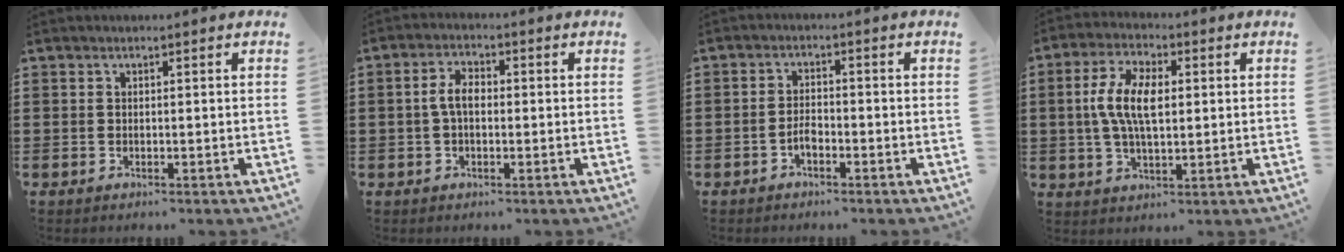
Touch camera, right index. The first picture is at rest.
{"total": 3.9, "force": [-0.1, 2.1, 3.3], "torque": [-0.078, 0.002, -0.007]}
{"total": 2.0, "force": [-1.2, 1.0, 1.3], "torque": [-0.027, 0.004, -0.023]}
{"total": 8.0, "force": [0.5, 3.7, 7.1], "torque": [-0.156, 0.008, 0.002]}